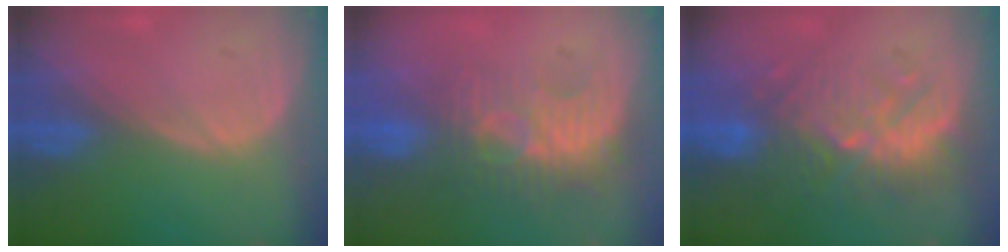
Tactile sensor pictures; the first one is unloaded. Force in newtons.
{"total": 8.7, "press": 8.1, "slide": 3.2}
{"total": 9.2, "press": 9.0, "slide": 1.8}